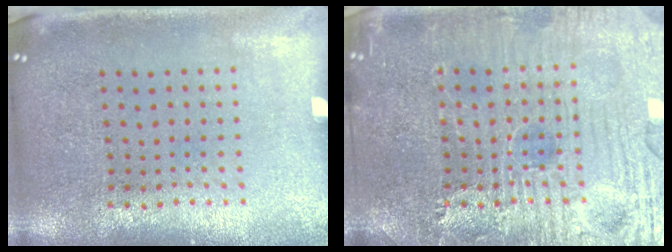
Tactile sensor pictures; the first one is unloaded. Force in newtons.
{"total": 7.6, "press": 7.5, "slide": 0.8}